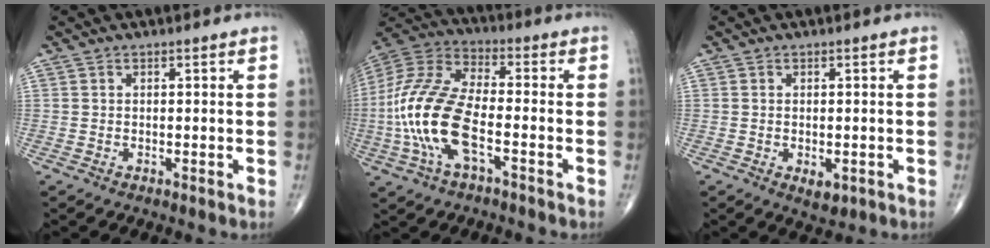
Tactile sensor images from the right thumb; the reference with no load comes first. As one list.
[{"total": 17.9, "force": [-4.5, 7.8, 15.4], "torque": [-0.337, 0.030, -0.089]}, {"total": 2.7, "force": [-0.8, 1.5, 2.0], "torque": [-0.025, -0.003, -0.006]}]